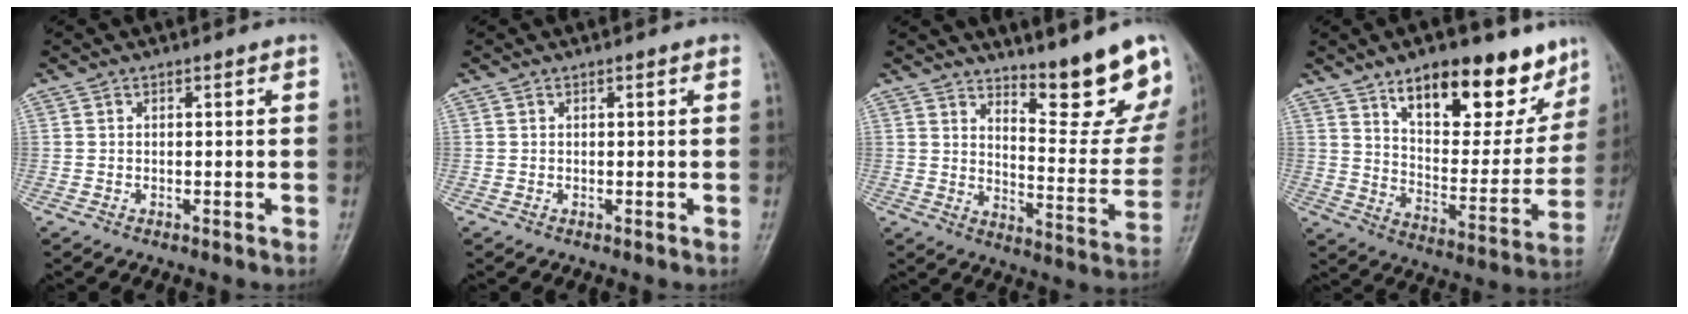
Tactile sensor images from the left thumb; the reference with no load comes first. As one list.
[{"total": 0.0}, {"total": 14.3, "force": [11.1, 3.3, 8.4], "torque": [-0.073, -0.092, 0.161]}, {"total": 19.8, "force": [12.9, 8.8, 12.1], "torque": [-0.115, -0.064, 0.203]}]